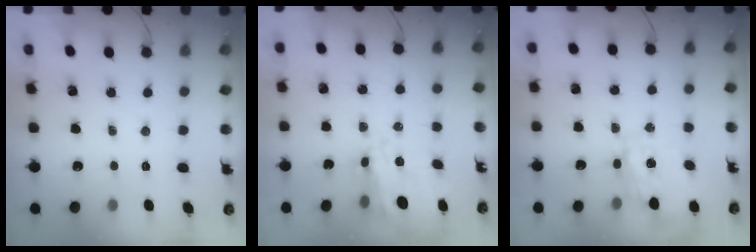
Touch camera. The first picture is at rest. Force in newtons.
{"total": 12.4, "press": 12.2, "slide": 2.6}
{"total": 3.9, "press": 3.8, "slide": 0.9}